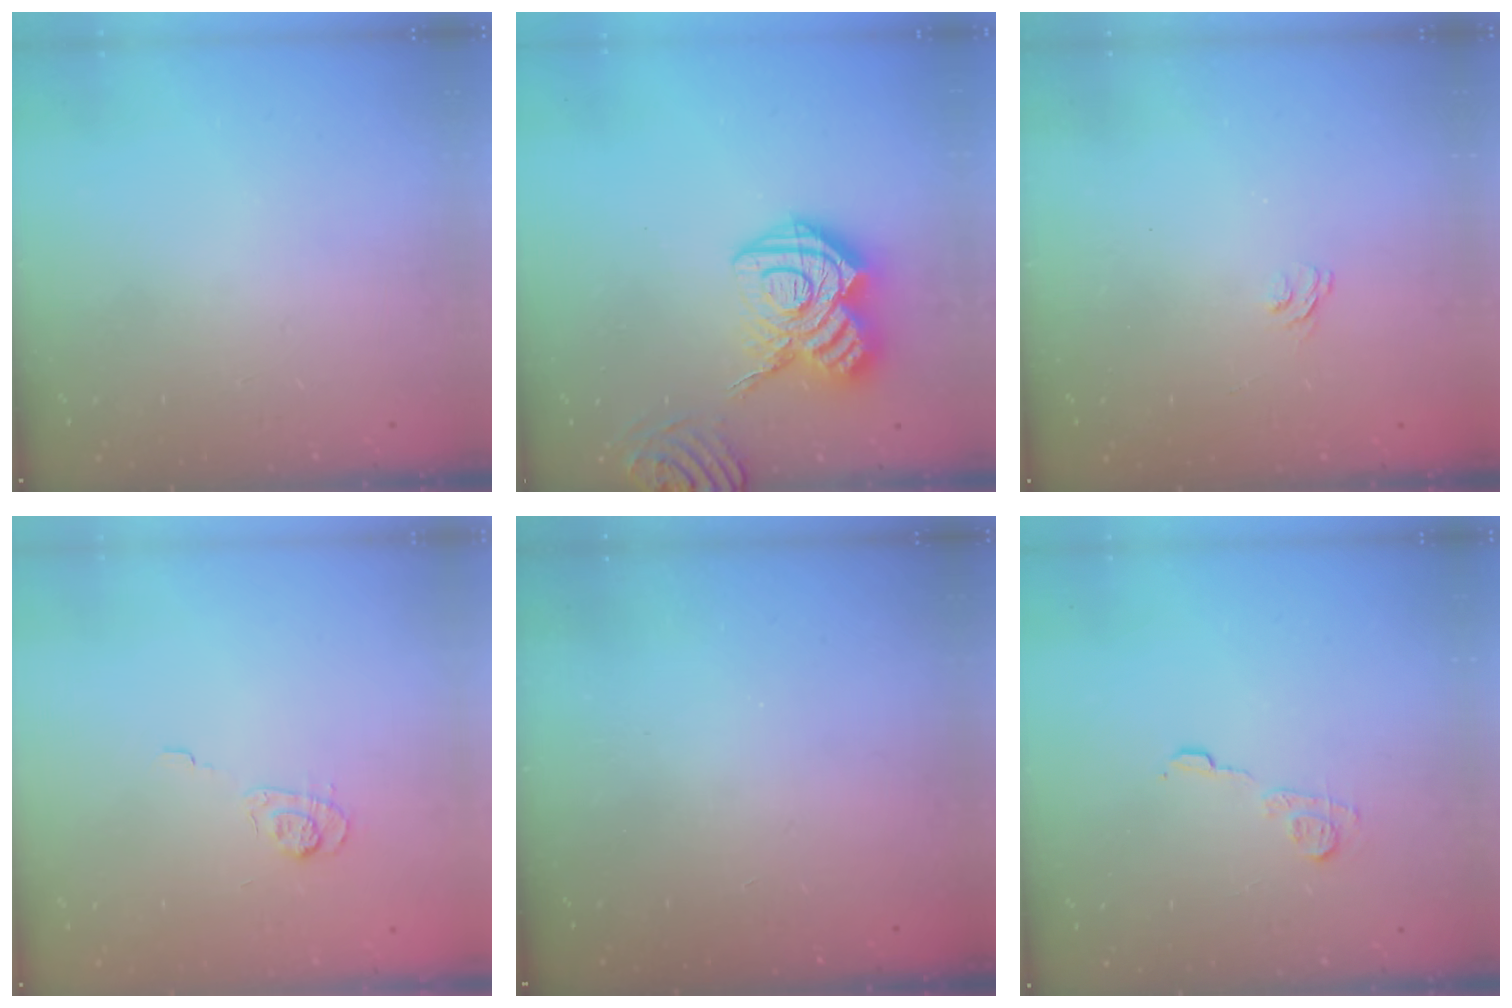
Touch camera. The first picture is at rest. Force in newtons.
{"total": 18.1, "press": 18.1, "slide": 1.7}
{"total": 3.1, "press": 2.8, "slide": 1.3}
{"total": 3.1, "press": 2.7, "slide": 1.6}
{"total": 2.3, "press": 2.2, "slide": 0.7}
{"total": 7.0, "press": 7.0, "slide": 0.4}